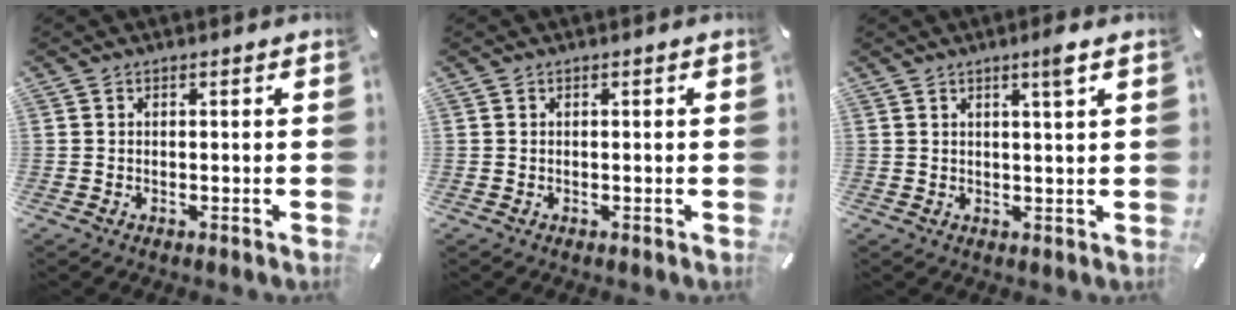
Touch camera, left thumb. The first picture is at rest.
{"total": 0.0}
{"total": 3.7, "force": [2.1, -0.2, 3.1], "torque": [-0.047, -0.009, 0.031]}